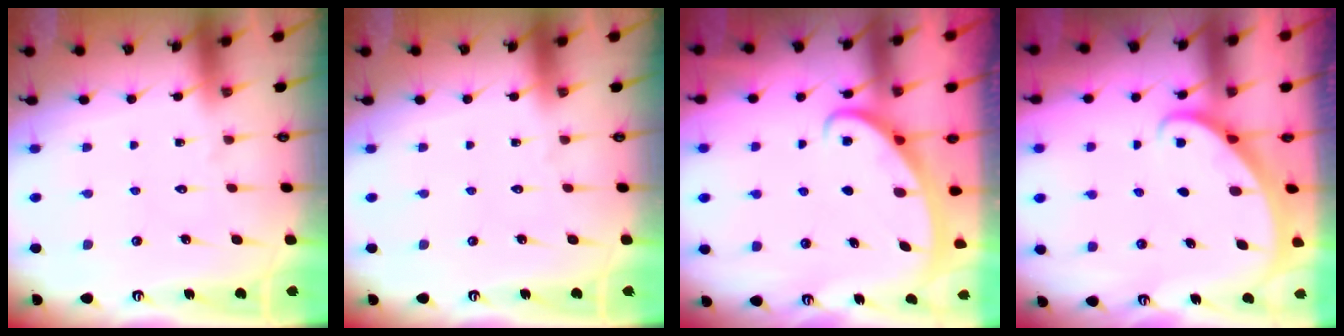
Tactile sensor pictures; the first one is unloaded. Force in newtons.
{"total": 0.0}
{"total": 2.6, "press": 2.6, "slide": 0.3}
{"total": 1.8, "press": 1.8, "slide": 0.1}